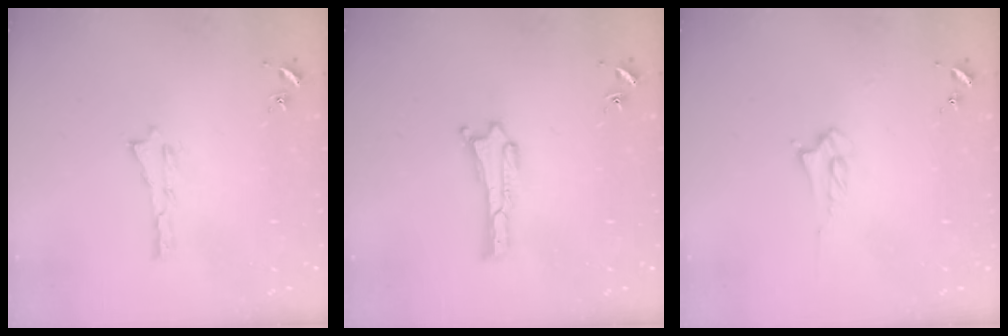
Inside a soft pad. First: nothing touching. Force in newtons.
{"total": 0.0}
{"total": 2.0, "press": 1.9, "slide": 0.3}